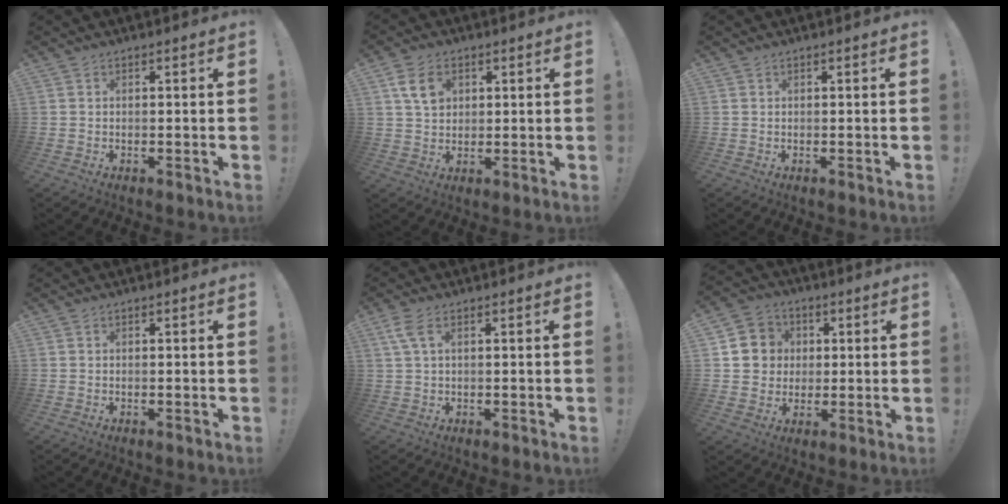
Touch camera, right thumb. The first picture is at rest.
{"total": 7.9, "force": [2.9, 5.6, 4.6], "torque": [-0.084, 0.002, 0.056]}
{"total": 0.0}
{"total": 0.0}
{"total": 3.9, "force": [1.6, 1.5, 3.3], "torque": [-0.072, 0.004, 0.031]}
{"total": 8.9, "force": [1.2, 8.6, 2.1], "torque": [-0.030, 0.005, 0.031]}